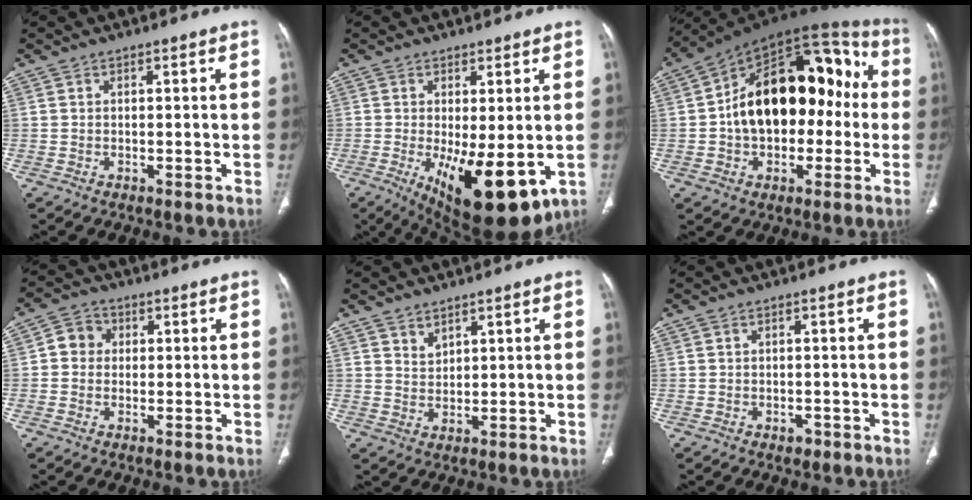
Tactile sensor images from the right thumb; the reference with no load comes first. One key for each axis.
{"total": 14.1, "fx": -3.5, "fy": 5.3, "fz": 12.6, "tx": -0.188, "ty": -0.030, "tz": -0.034}
{"total": 24.2, "fx": -0.2, "fy": 15.0, "fz": 19.1, "tx": -0.260, "ty": 0.052, "tz": -0.006}
{"total": 4.5, "fx": 0.5, "fy": 4.1, "fz": 1.8, "tx": -0.013, "ty": 0.010, "tz": -0.001}
{"total": 2.6, "fx": 2.0, "fy": 1.3, "fz": 0.8, "tx": -0.003, "ty": -0.019, "tz": 0.042}
{"total": 1.5, "fx": -0.8, "fy": 1.1, "fz": 0.8, "tx": -0.005, "ty": 0.003, "tz": -0.008}